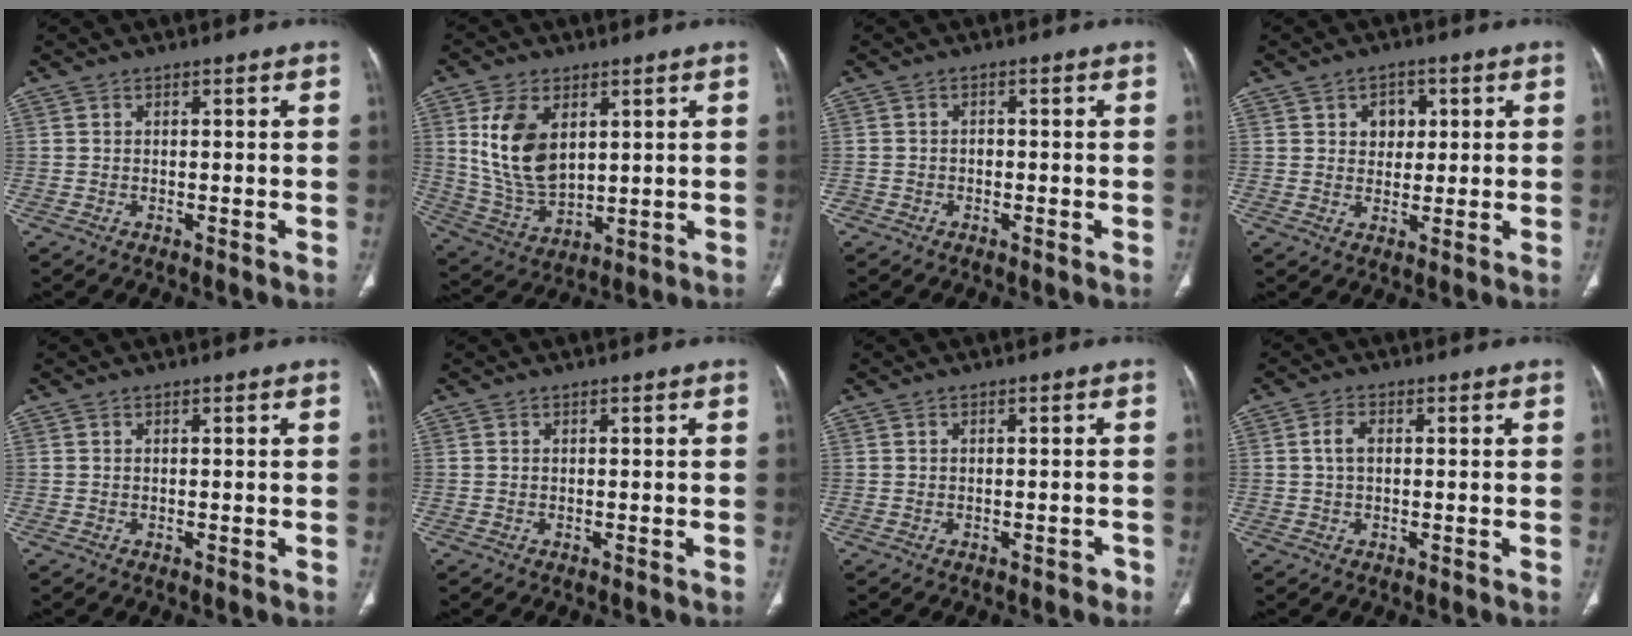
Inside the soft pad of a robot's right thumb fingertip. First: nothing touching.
{"total": 13.4, "force": [4.0, 8.2, 9.8], "torque": [-0.176, -0.019, 0.093]}
{"total": 1.4, "force": [-0.7, 1.2, 0.2], "torque": [0.004, 0.007, -0.015]}
{"total": 4.7, "force": [1.5, 3.7, 2.5], "torque": [-0.010, -0.004, 0.021]}
{"total": 0.0}
{"total": 0.0}
{"total": 1.3, "force": [-0.8, 0.8, 0.6], "torque": [-0.004, 0.006, -0.009]}
{"total": 2.8, "force": [0.3, 1.7, 2.3], "torque": [-0.042, 0.007, 0.004]}